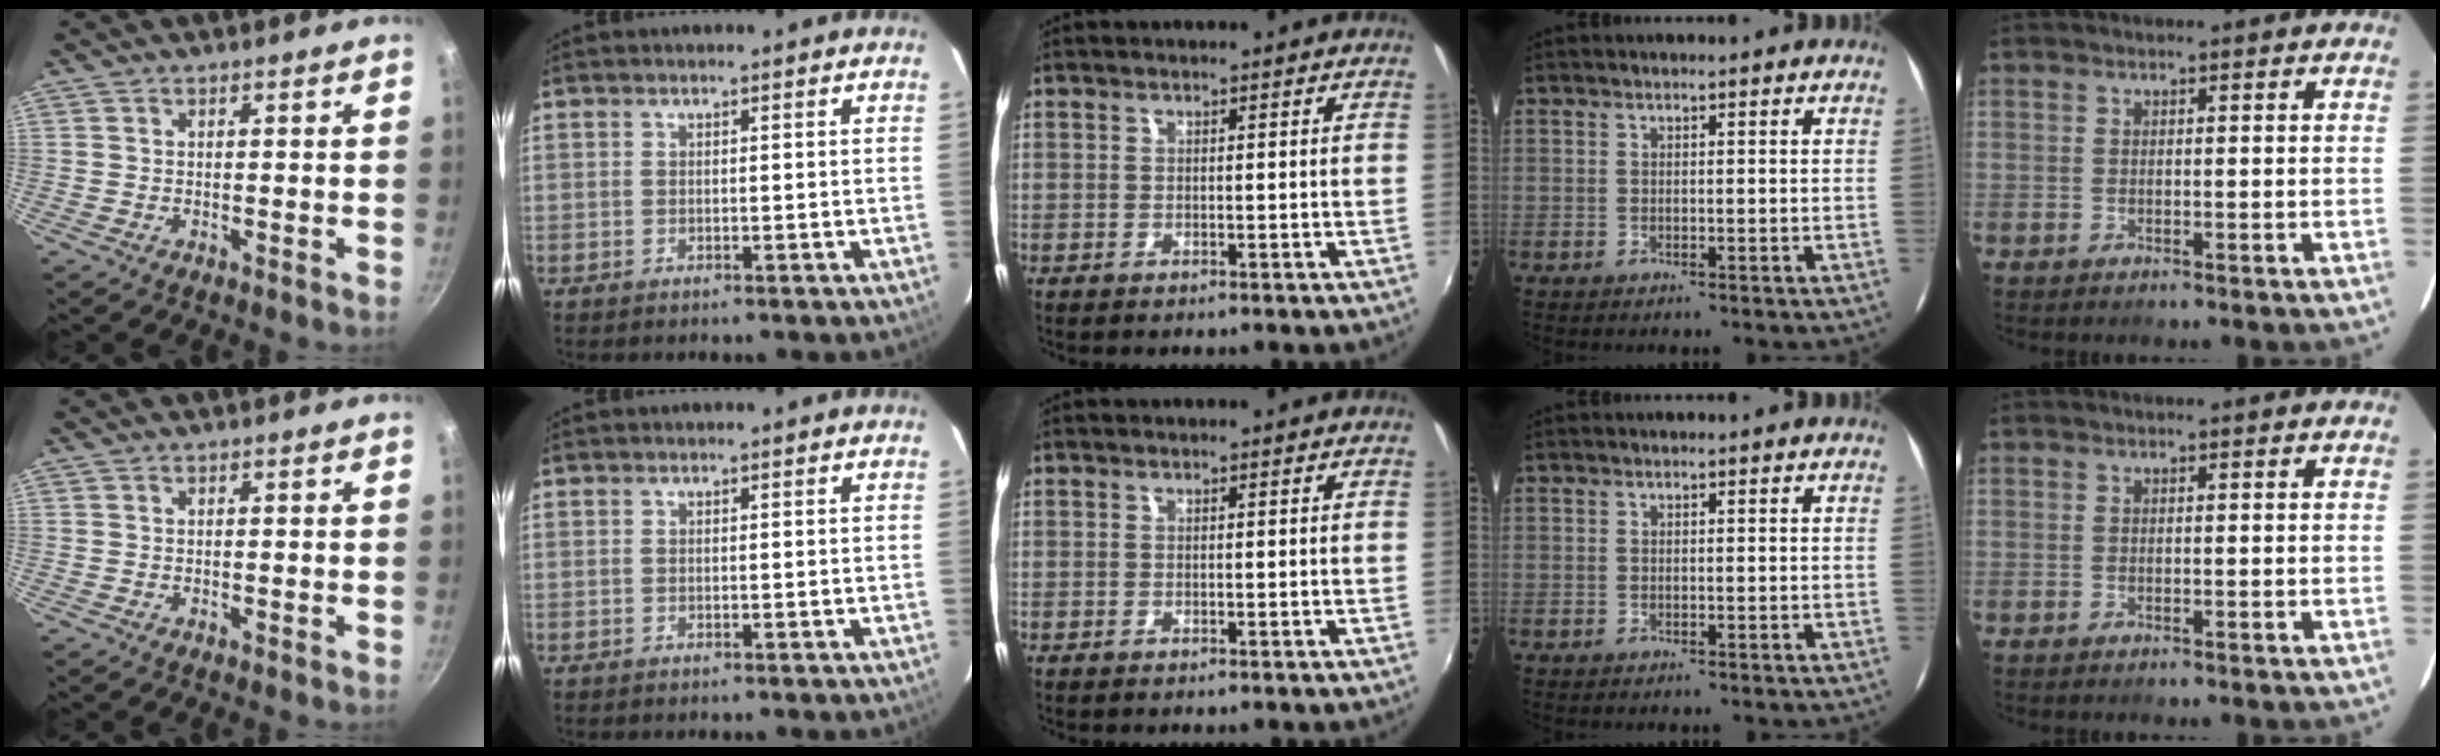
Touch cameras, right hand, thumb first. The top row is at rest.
{}